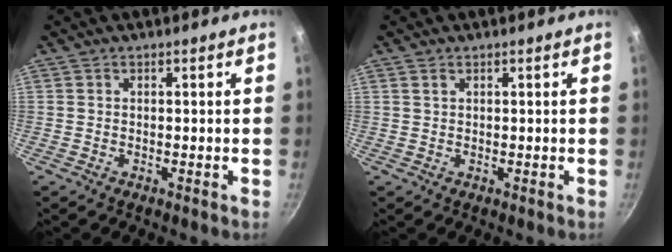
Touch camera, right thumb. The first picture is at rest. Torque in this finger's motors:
{"motor_torque": [0.17, -0.30, -0.05, 0.72, 0.03]}